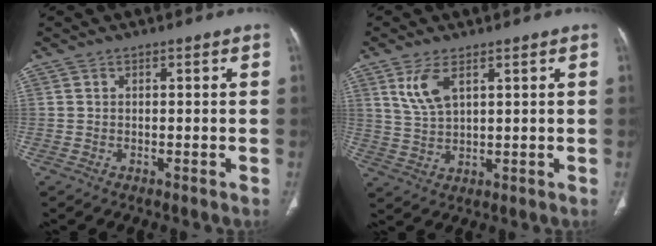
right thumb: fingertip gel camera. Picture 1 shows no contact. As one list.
[{"total": 6.0, "force": [3.0, 2.6, 4.6], "torque": [-0.098, -0.009, 0.072]}]